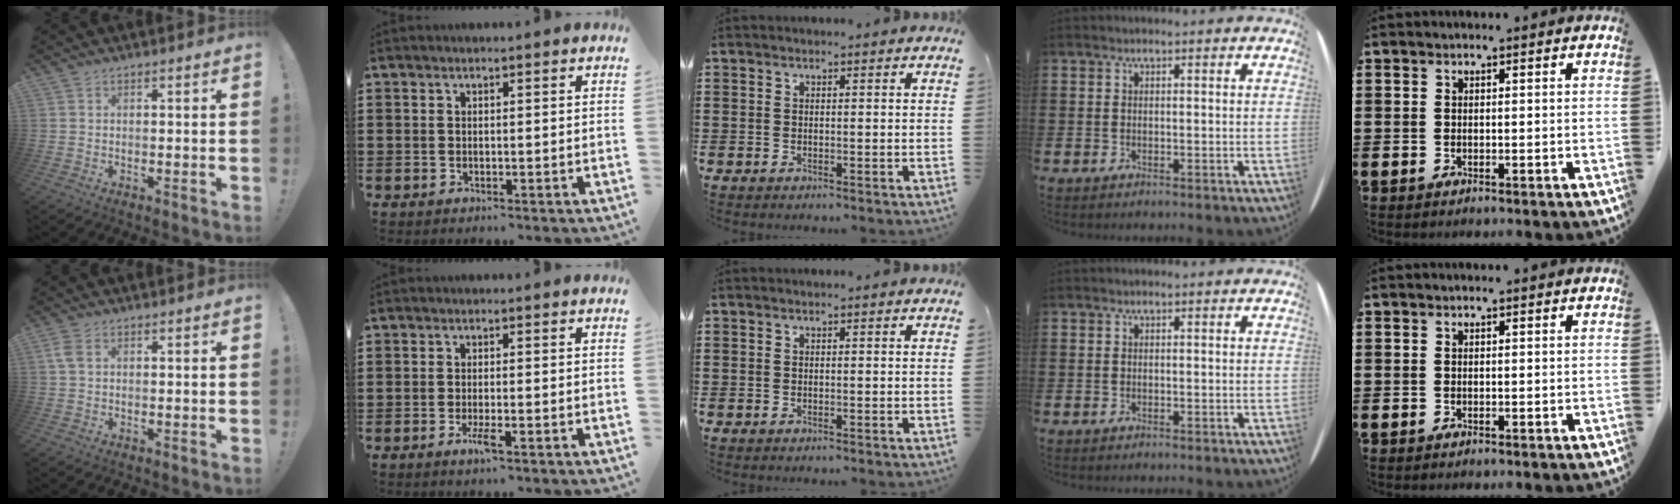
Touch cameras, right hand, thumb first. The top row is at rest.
{"thumb": {"total": 2.9, "force": [1.0, 1.6, 2.2], "torque": [-0.048, 0.005, 0.019]}, "index": {"total": 2.3, "force": [-1.1, 0.2, 2.0], "torque": [-0.048, -0.009, -0.025]}}